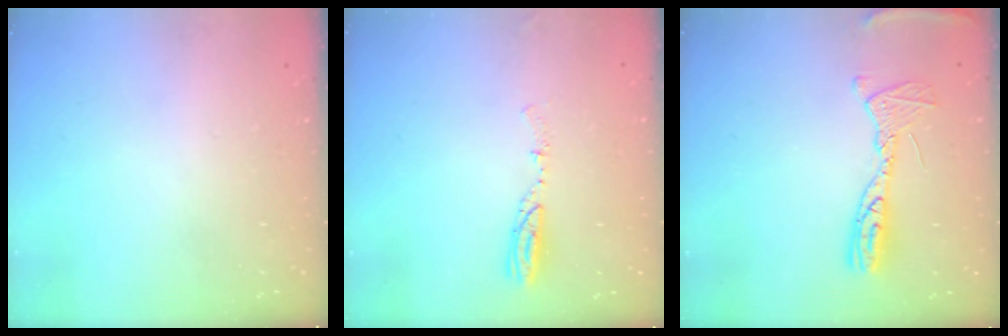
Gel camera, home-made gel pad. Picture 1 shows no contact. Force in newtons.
{"total": 4.5, "press": 4.3, "slide": 1.0}
{"total": 12.0, "press": 11.9, "slide": 1.1}